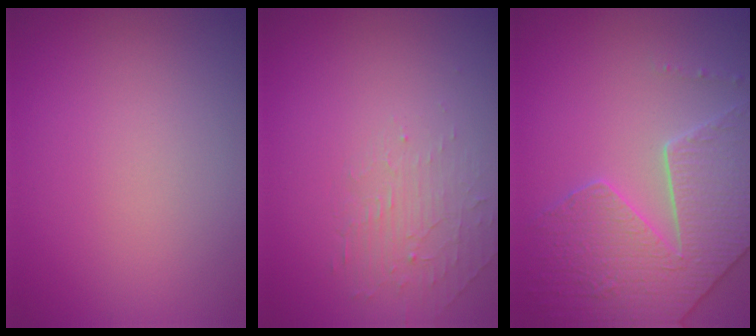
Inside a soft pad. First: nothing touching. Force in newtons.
{"total": 1.8, "press": 0.5, "slide": 1.7}
{"total": 6.0, "press": 5.3, "slide": 2.9}